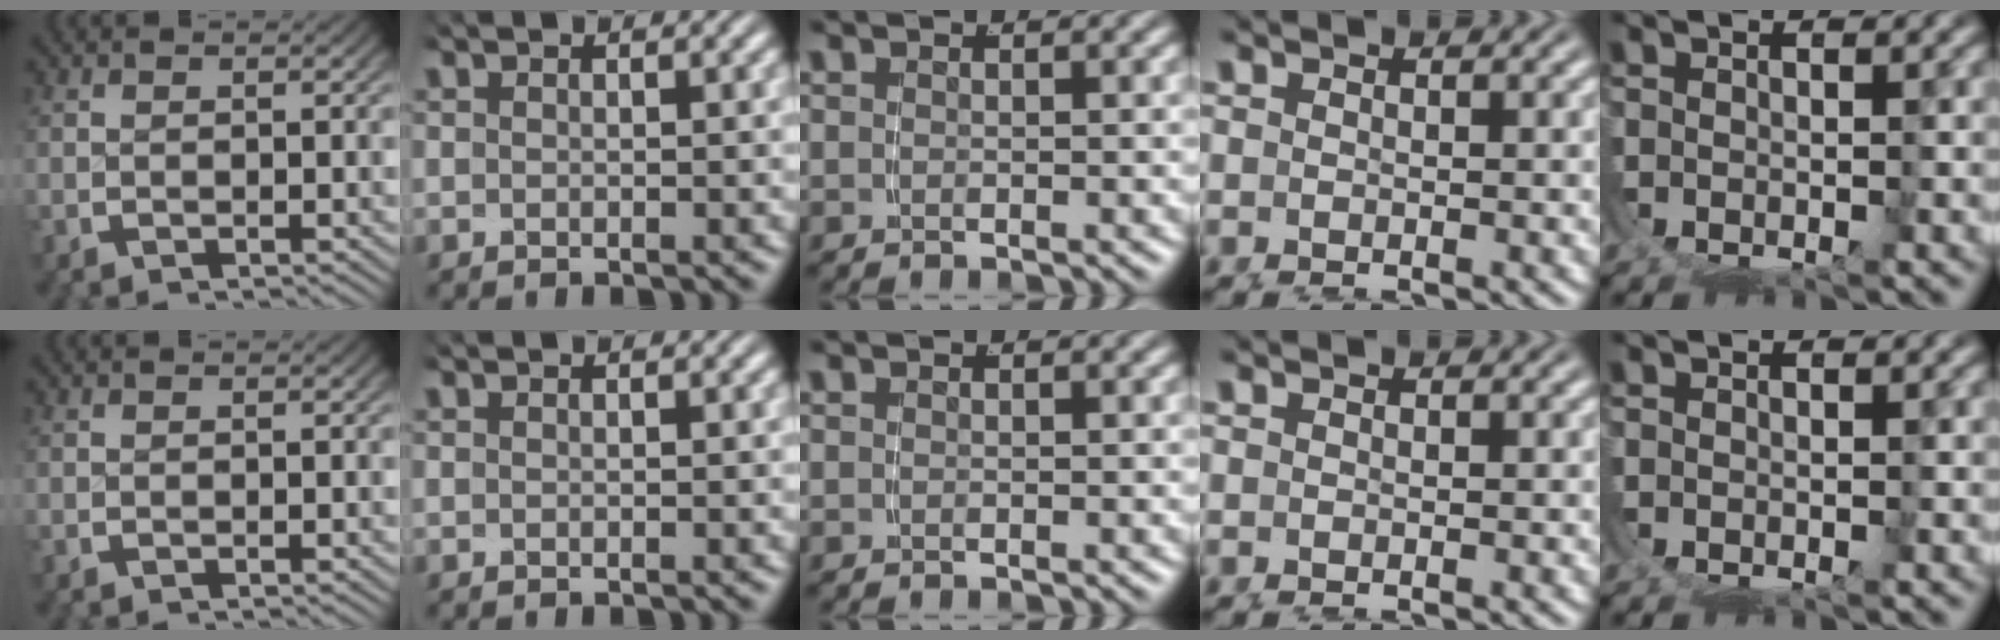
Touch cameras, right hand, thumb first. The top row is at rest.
{}